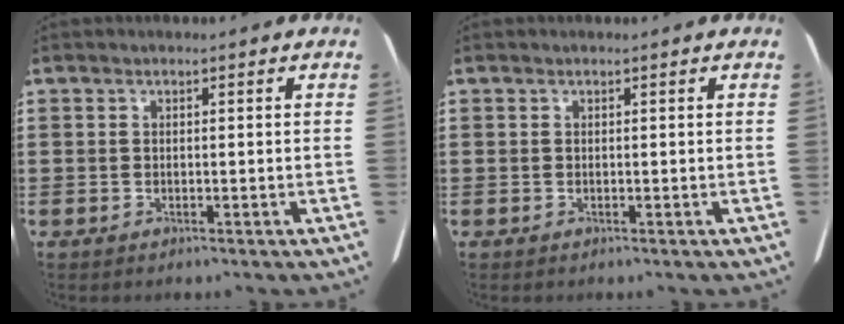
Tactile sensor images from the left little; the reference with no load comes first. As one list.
[{"total": 0.0}]